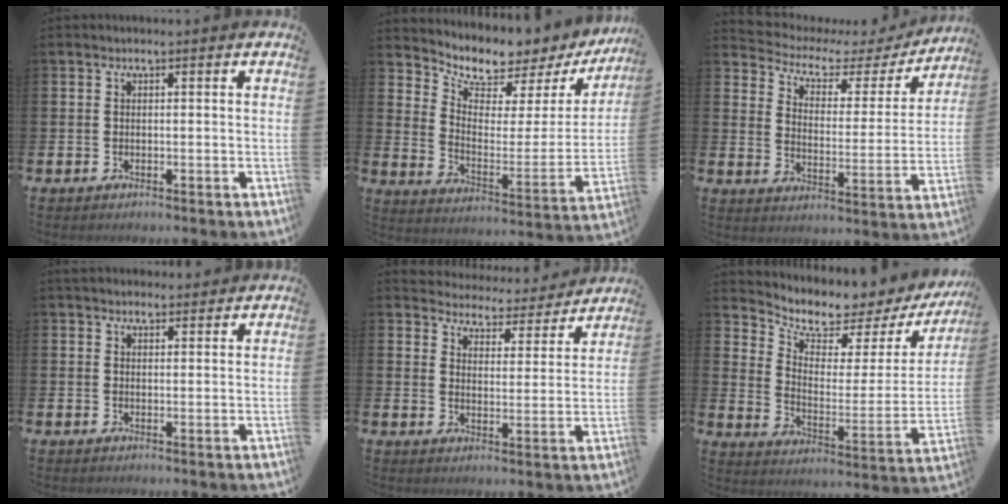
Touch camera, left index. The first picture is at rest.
{"total": 6.0, "force": [5.5, 2.3, 0.7], "torque": [-0.048, -0.047, 0.091]}
{"total": 4.5, "force": [3.4, 2.5, 1.5], "torque": [-0.058, -0.023, 0.049]}
{"total": 2.7, "force": [2.5, 0.8, 0.1], "torque": [0.002, -0.009, 0.046]}
{"total": 4.4, "force": [4.2, 1.0, 0.0], "torque": [-0.013, -0.043, 0.066]}
{"total": 5.3, "force": [4.9, 2.0, 0.8], "torque": [-0.048, -0.046, 0.076]}